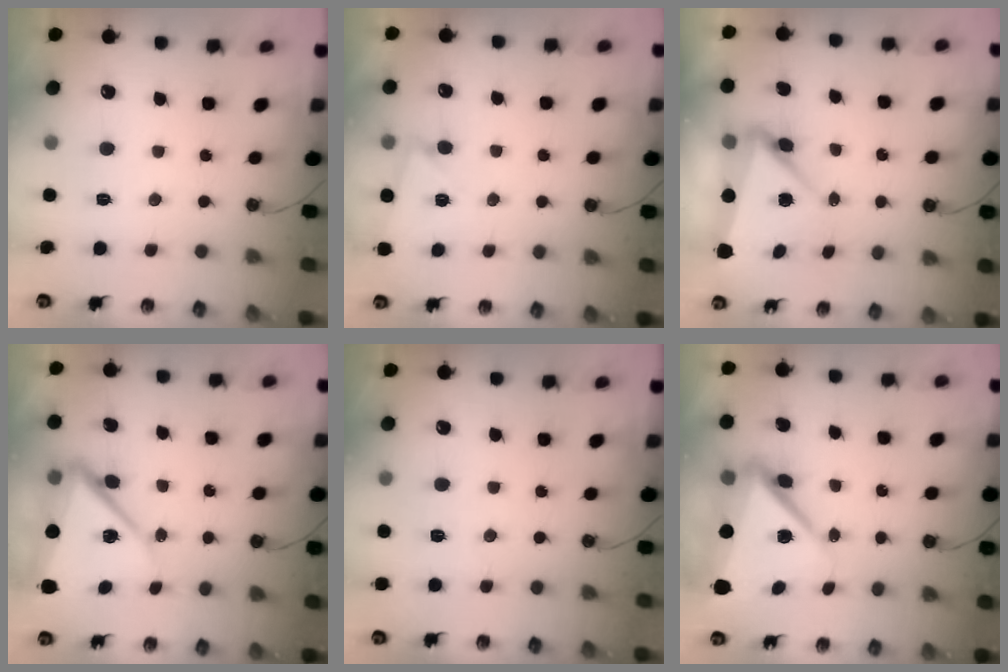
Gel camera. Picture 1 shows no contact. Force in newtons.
{"total": 3.3, "press": 2.9, "slide": 1.6}
{"total": 10.6, "press": 5.6, "slide": 9.0}
{"total": 12.0, "press": 12.0, "slide": 0.6}
{"total": 3.2, "press": 3.1, "slide": 0.7}
{"total": 11.0, "press": 10.8, "slide": 1.8}